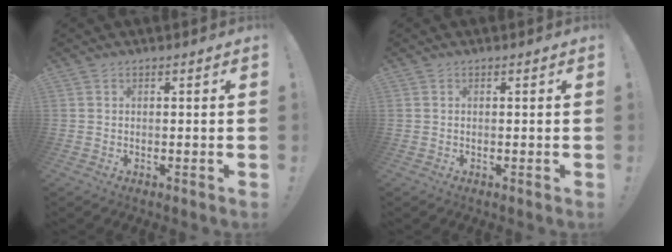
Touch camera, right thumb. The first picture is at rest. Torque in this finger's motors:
{"motor_torque": [-0.17, -0.02, 0.10, -0.04, 0.09]}